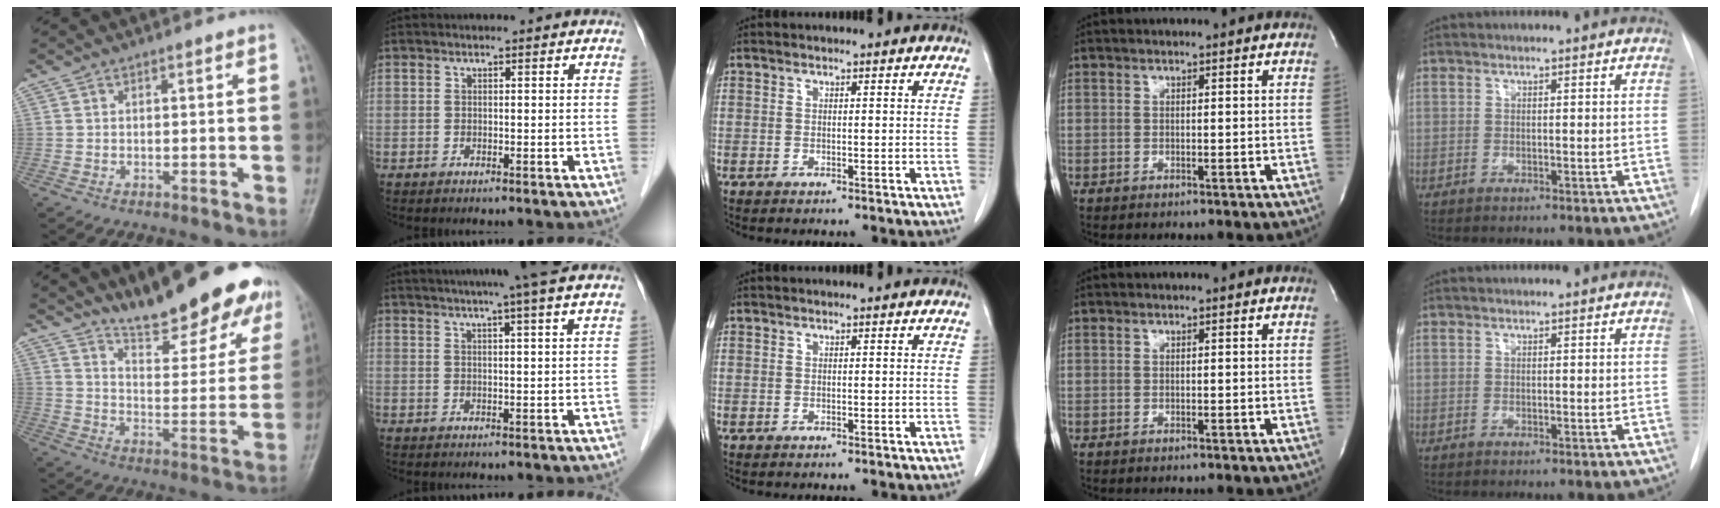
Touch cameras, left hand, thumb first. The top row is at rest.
{"thumb": {"total": 20.5, "force": [16.4, 5.0, 11.2], "torque": [-0.121, -0.092, 0.235]}, "index": {"total": 9.9, "force": [8.0, -1.3, 5.7], "torque": [-0.082, 0.020, 0.095]}}